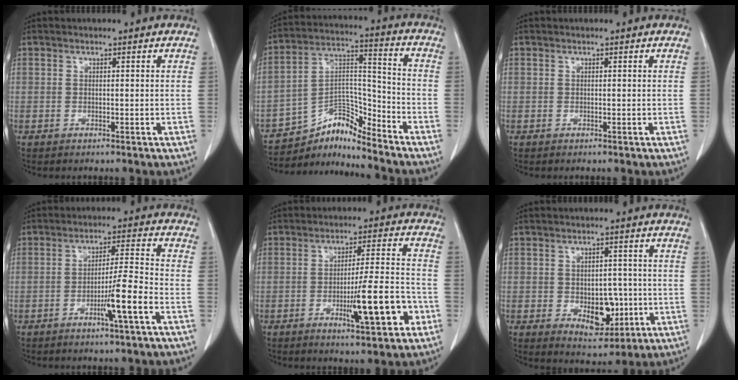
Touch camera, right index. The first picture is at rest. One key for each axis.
{"total": 8.1, "fx": -8.0, "fy": 0.7, "fz": 0.7, "tx": -0.018, "ty": 0.054, "tz": -0.144}
{"total": 0.0}
{"total": 7.3, "fx": -3.2, "fy": -0.7, "fz": 6.5, "tx": -0.113, "ty": 0.000, "tz": -0.056}
{"total": 10.8, "fx": -4.0, "fy": 1.1, "fz": 9.9, "tx": -0.156, "ty": 0.000, "tz": -0.060}
{"total": 7.2, "fx": -1.7, "fy": 4.3, "fz": 5.6, "tx": -0.072, "ty": 0.001, "tz": -0.013}